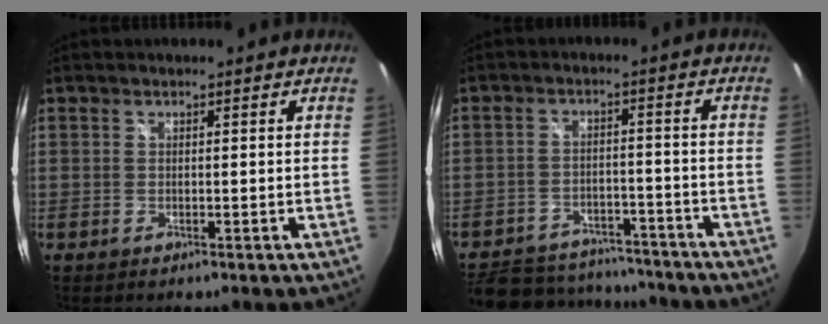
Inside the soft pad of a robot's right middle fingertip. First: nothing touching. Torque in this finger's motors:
{"motor_torque": [-0.57, -0.64, -0.10, -0.04]}